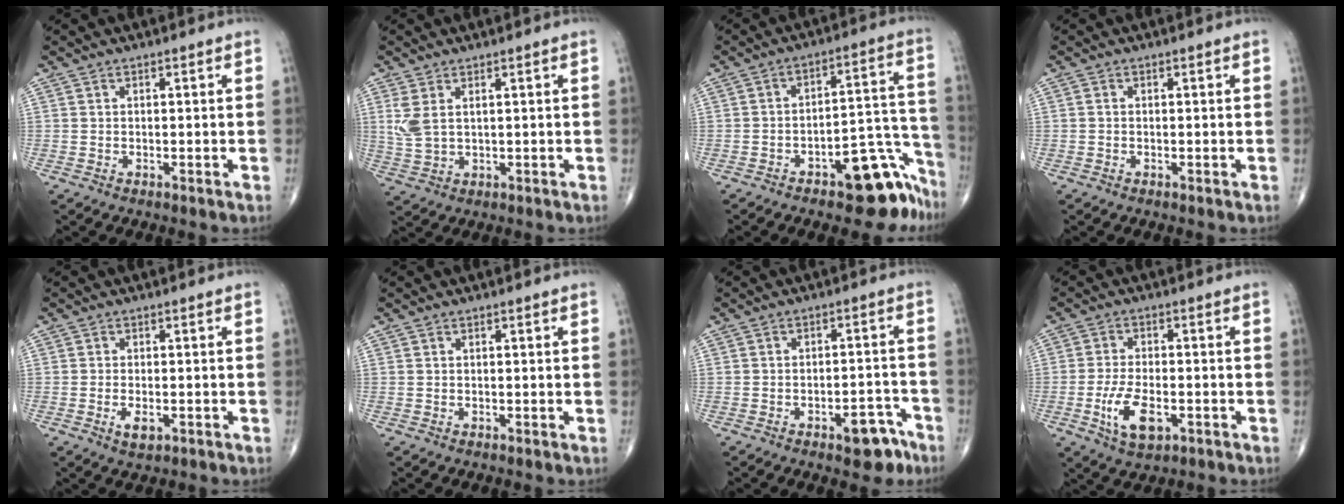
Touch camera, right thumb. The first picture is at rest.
{"total": 4.6, "force": [1.6, 2.3, 3.7], "torque": [-0.088, -0.003, 0.042]}
{"total": 14.1, "force": [-9.0, 5.9, 9.0], "torque": [-0.050, 0.105, -0.121]}
{"total": 0.0}
{"total": 2.8, "force": [-1.0, 1.4, 2.3], "torque": [-0.036, 0.000, -0.015]}
{"total": 0.0}
{"total": 6.7, "force": [-4.2, 3.0, 4.3], "torque": [-0.034, 0.039, -0.050]}
{"total": 7.8, "force": [-2.7, 3.7, 6.3], "torque": [-0.117, 0.004, -0.045]}